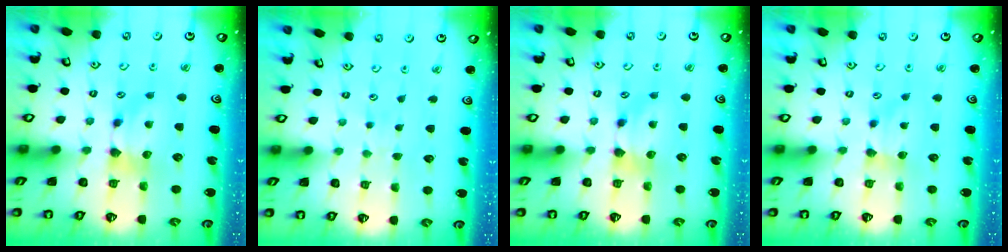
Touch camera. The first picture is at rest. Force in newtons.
{"total": 4.4, "press": 4.4, "slide": 0.3}
{"total": 0.0}
{"total": 1.5, "press": 1.5, "slide": 0.2}